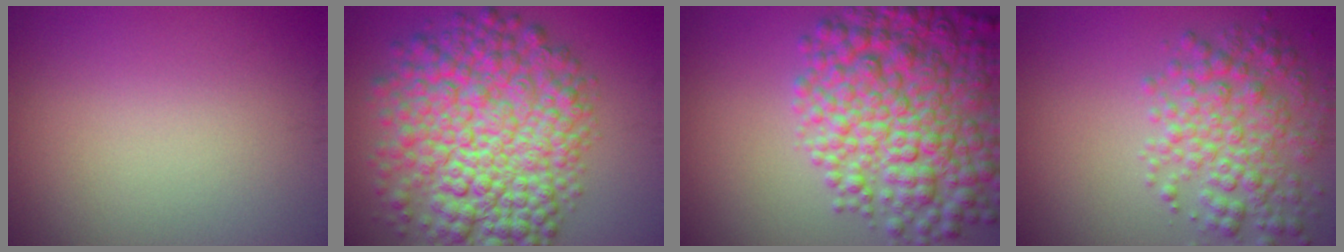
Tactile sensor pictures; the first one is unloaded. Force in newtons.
{"total": 12.0, "press": 12.0, "slide": 0.2}
{"total": 9.6, "press": 9.6, "slide": 0.3}
{"total": 4.9, "press": 4.9, "slide": 0.1}